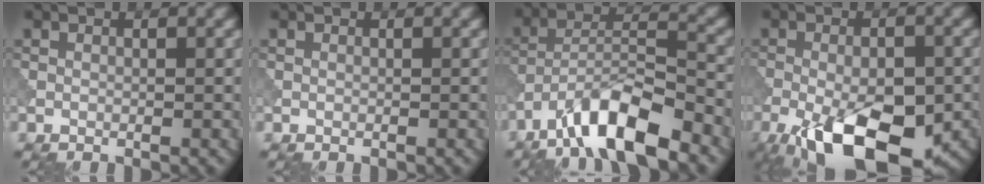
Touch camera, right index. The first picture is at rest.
{"total": 0.0}
{"total": 8.9, "force": [-6.2, 2.3, 6.0], "torque": [-0.101, 0.008, -0.117]}
{"total": 13.5, "force": [-6.6, 5.9, 10.2], "torque": [-0.170, -0.027, -0.109]}